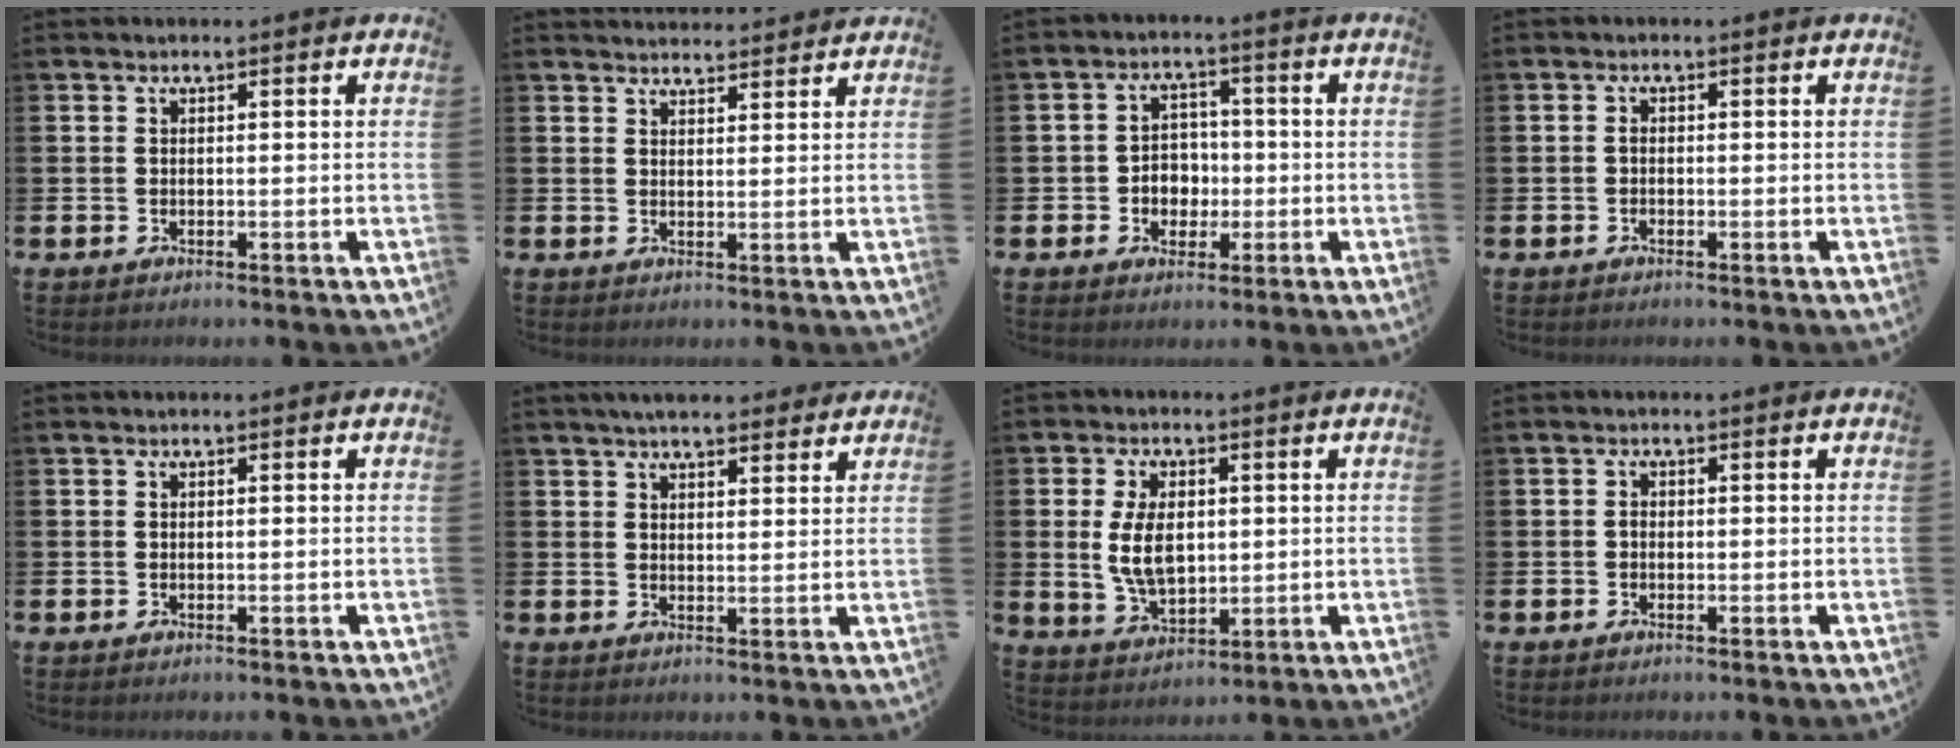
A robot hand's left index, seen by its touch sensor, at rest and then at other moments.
{"total": 2.8, "force": [2.7, 0.5, -0.1], "torque": [0.004, -0.019, 0.048]}
{"total": 3.7, "force": [-0.7, 3.5, 1.2], "torque": [-0.027, 0.003, -0.022]}
{"total": 0.8, "force": [-0.4, 0.6, 0.4], "torque": [-0.007, -0.001, -0.009]}
{"total": 0.0}
{"total": 4.3, "force": [4.1, 0.9, 1.0], "torque": [-0.027, -0.012, 0.075]}
{"total": 6.8, "force": [0.9, 4.0, 5.4], "torque": [-0.110, 0.003, 0.011]}
{"total": 0.9, "force": [-0.3, 0.6, 0.5], "torque": [-0.014, 0.004, -0.007]}